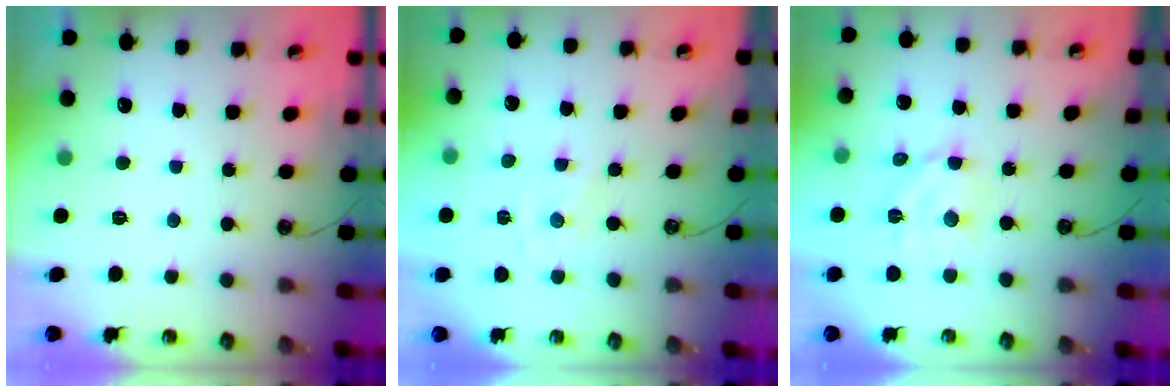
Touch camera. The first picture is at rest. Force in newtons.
{"total": 0.0}
{"total": 8.7, "press": 8.7, "slide": 0.6}